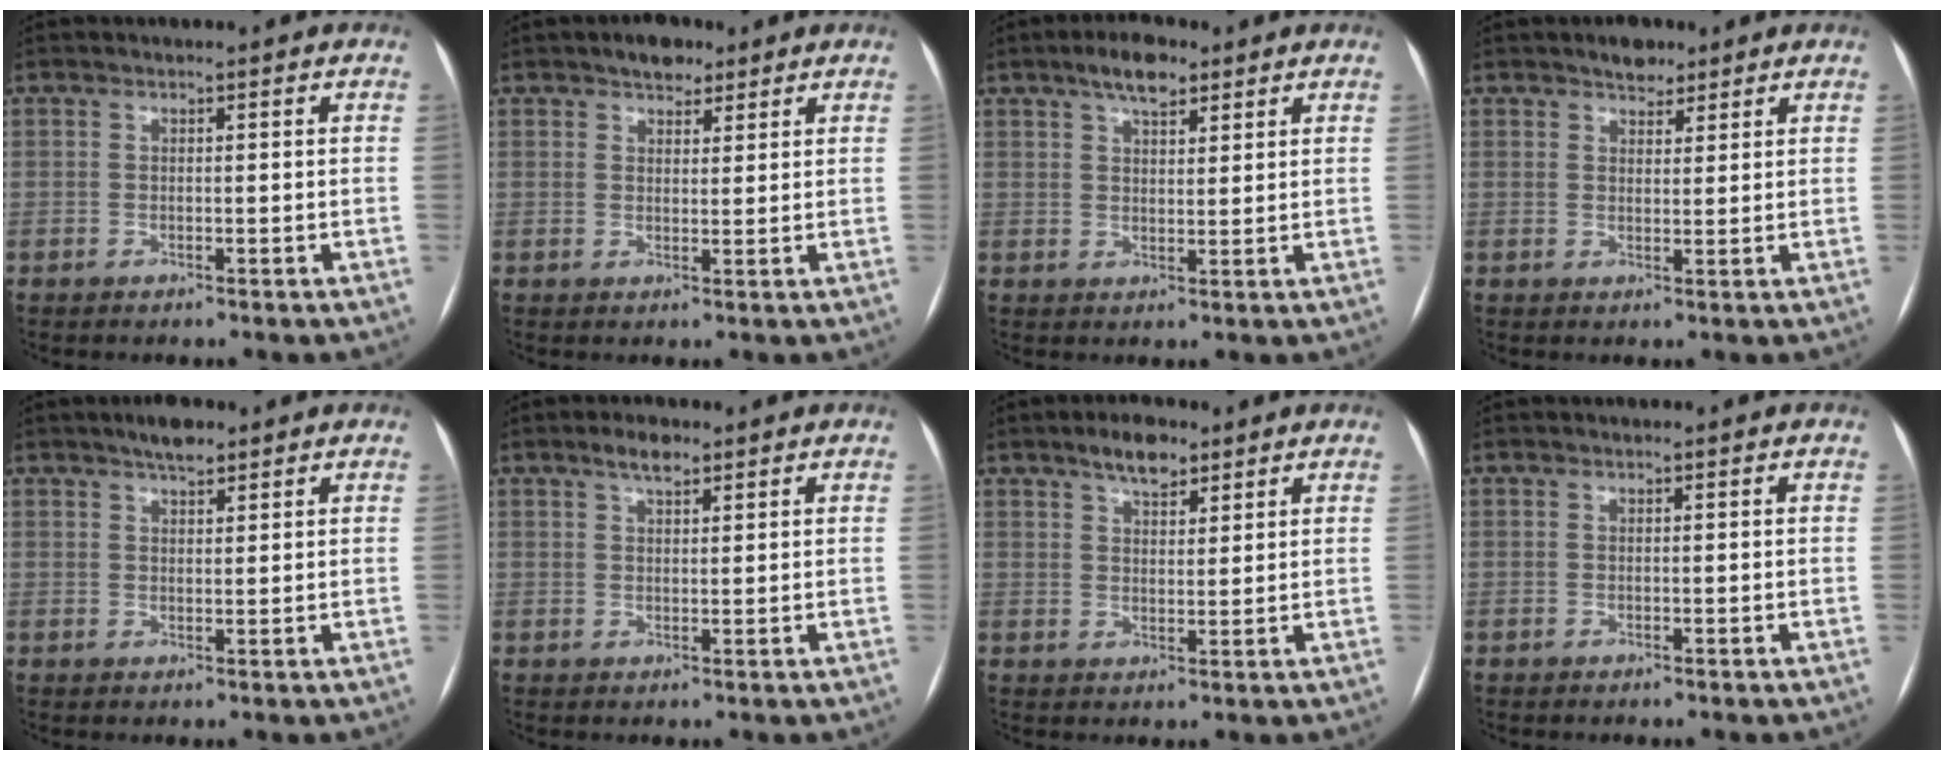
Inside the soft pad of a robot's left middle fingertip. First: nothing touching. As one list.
[{"total": 3.8, "force": [2.7, 2.0, 1.6], "torque": [-0.024, 0.009, 0.043]}, {"total": 5.5, "force": [3.7, 2.0, 3.5], "torque": [-0.062, 0.013, 0.061]}, {"total": 3.2, "force": [2.5, 1.7, 1.2], "torque": [-0.017, 0.005, 0.038]}, {"total": 3.5, "force": [2.7, 1.1, 2.0], "torque": [-0.037, 0.008, 0.043]}, {"total": 3.0, "force": [2.1, 1.1, 1.9], "torque": [-0.037, 0.008, 0.037]}, {"total": 5.1, "force": [3.6, 2.0, 2.9], "torque": [-0.050, 0.009, 0.060]}, {"total": 0.0}]